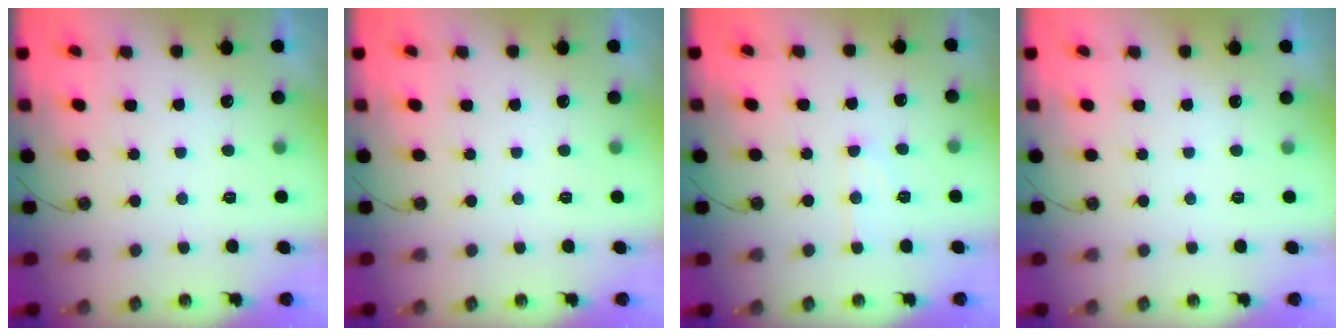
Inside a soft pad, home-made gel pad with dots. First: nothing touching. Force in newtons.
{"total": 0.0}
{"total": 7.5, "press": 7.5, "slide": 0.6}
{"total": 0.0}